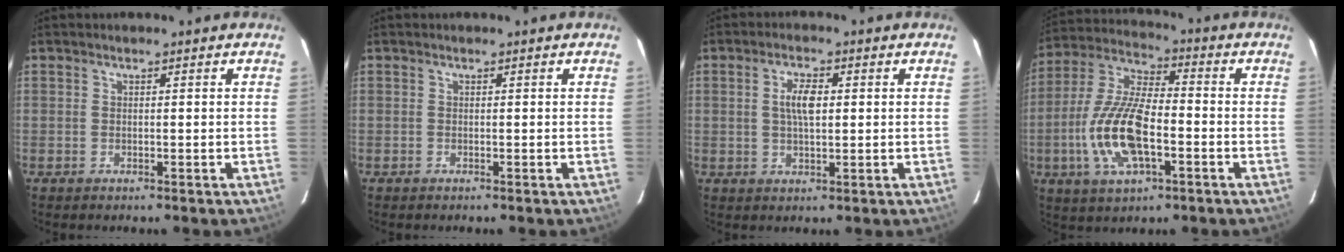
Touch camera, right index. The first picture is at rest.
{"total": 0.0}
{"total": 4.5, "force": [0.8, 1.8, 4.1], "torque": [-0.076, 0.007, 0.015]}
{"total": 15.5, "force": [-4.2, 6.1, 13.6], "torque": [-0.291, -0.003, -0.080]}